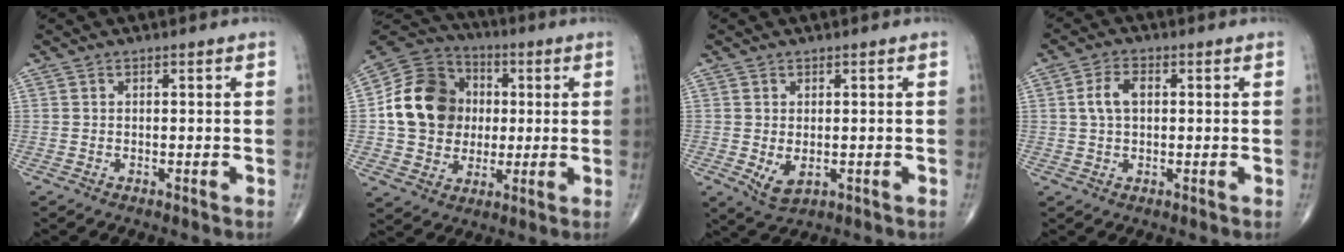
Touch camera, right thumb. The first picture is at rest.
{"total": 16.5, "force": [1.2, 14.0, 8.7], "torque": [-0.131, 0.018, 0.021]}
{"total": 3.8, "force": [-0.5, 2.2, 3.1], "torque": [-0.048, -0.006, 0.006]}
{"total": 4.9, "force": [0.8, 2.9, 3.8], "torque": [-0.082, 0.011, 0.014]}